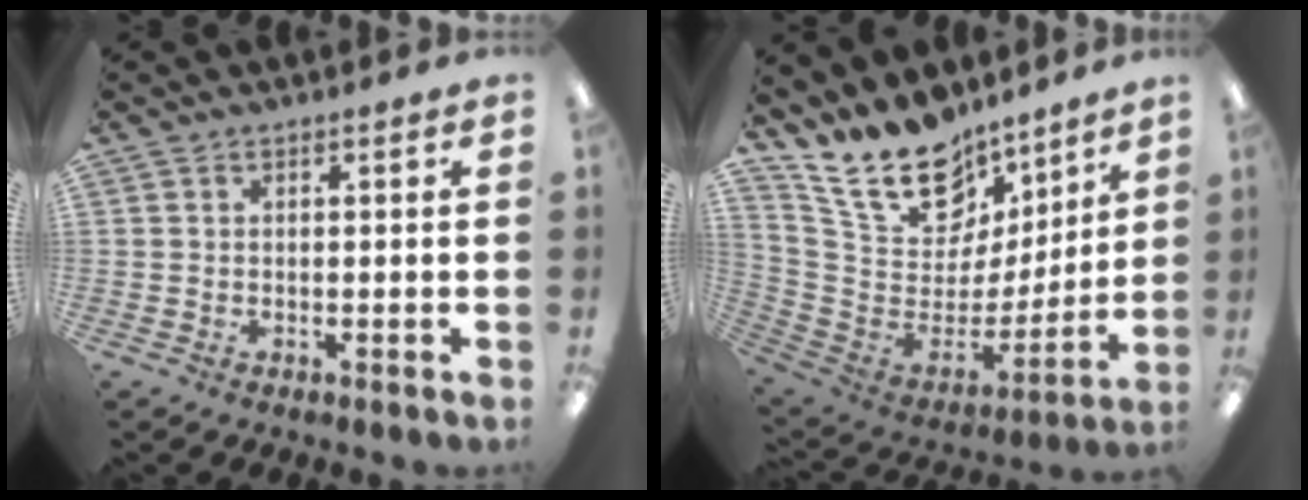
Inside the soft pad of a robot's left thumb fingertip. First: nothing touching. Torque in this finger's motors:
{"motor_torque": [1.41, 1.36, 1.40, -1.37, 0.18]}